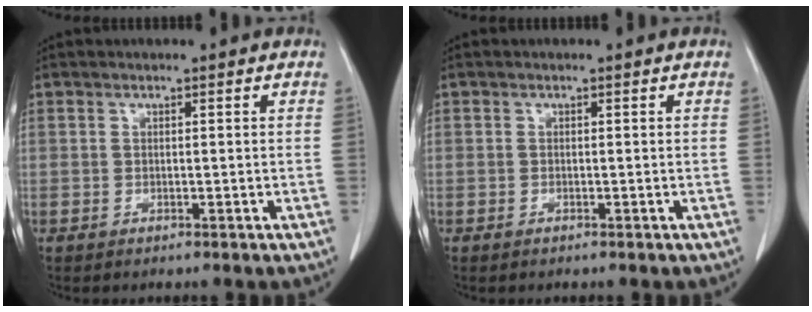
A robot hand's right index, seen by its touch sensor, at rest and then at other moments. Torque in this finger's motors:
{"motor_torque": [-0.04, 0.00, 0.02, 0.02]}